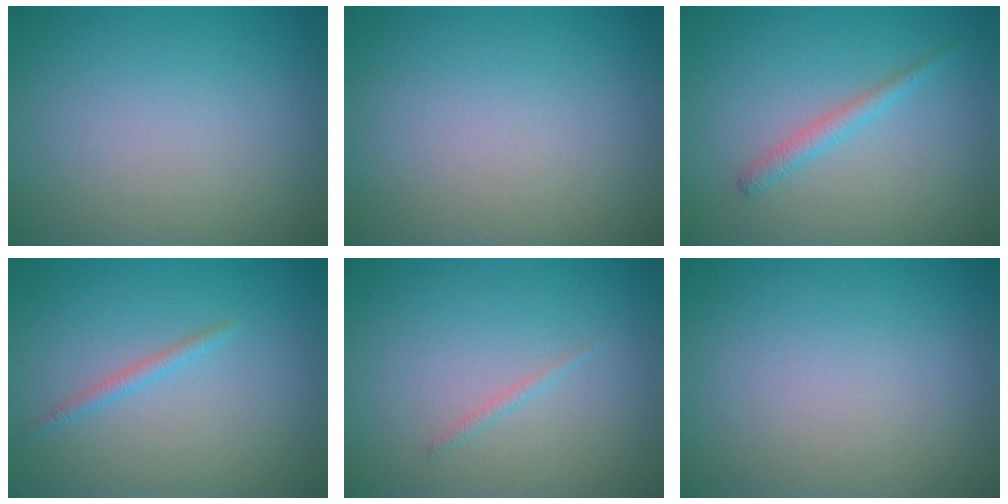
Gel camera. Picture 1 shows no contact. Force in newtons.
{"total": 0.0}
{"total": 1.5, "press": 1.5, "slide": 0.1}
{"total": 1.0, "press": 1.0, "slide": 0.1}
{"total": 0.6, "press": 0.6, "slide": 0.1}
{"total": 0.0}